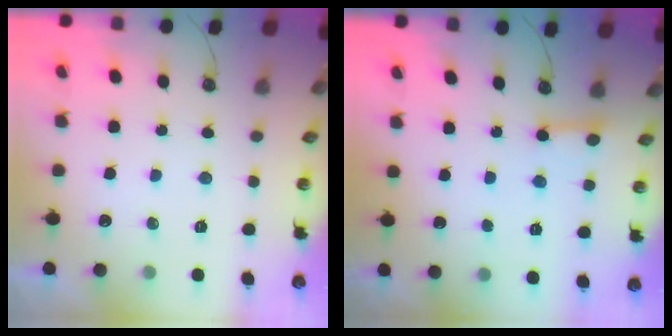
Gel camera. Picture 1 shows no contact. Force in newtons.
{"total": 2.6, "press": 2.5, "slide": 0.3}